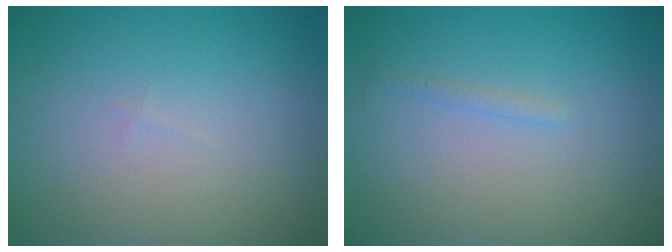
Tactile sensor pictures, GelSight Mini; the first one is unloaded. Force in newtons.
{"total": 0.6, "press": 0.6, "slide": 0.0}